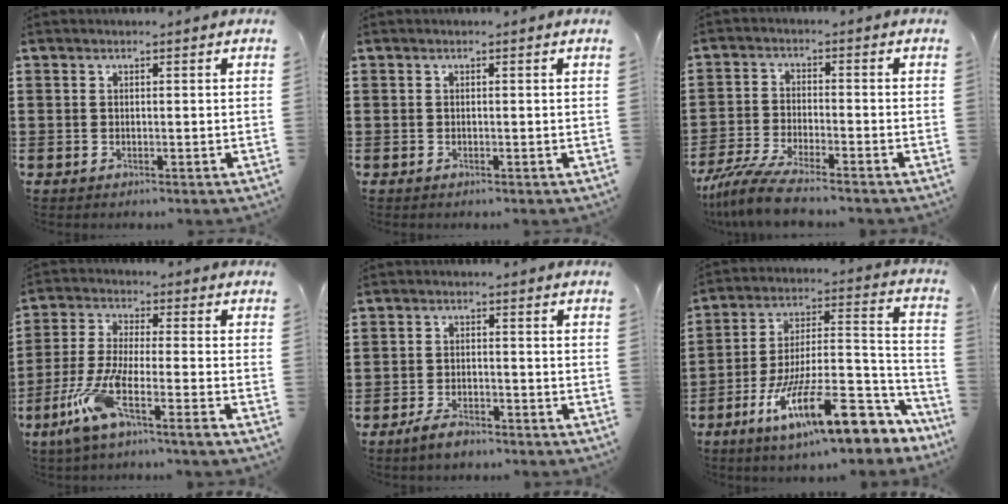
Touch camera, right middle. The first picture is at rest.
{"total": 0.0}
{"total": 6.3, "force": [-5.4, 0.3, 3.3], "torque": [-0.087, -0.019, -0.108]}
{"total": 8.9, "force": [-5.4, 1.5, 7.0], "torque": [-0.162, -0.010, -0.107]}
{"total": 3.0, "force": [-2.4, 0.9, 1.6], "torque": [-0.035, 0.002, -0.047]}
{"total": 16.6, "force": [-9.7, 4.5, 12.7], "torque": [-0.219, 0.015, -0.164]}